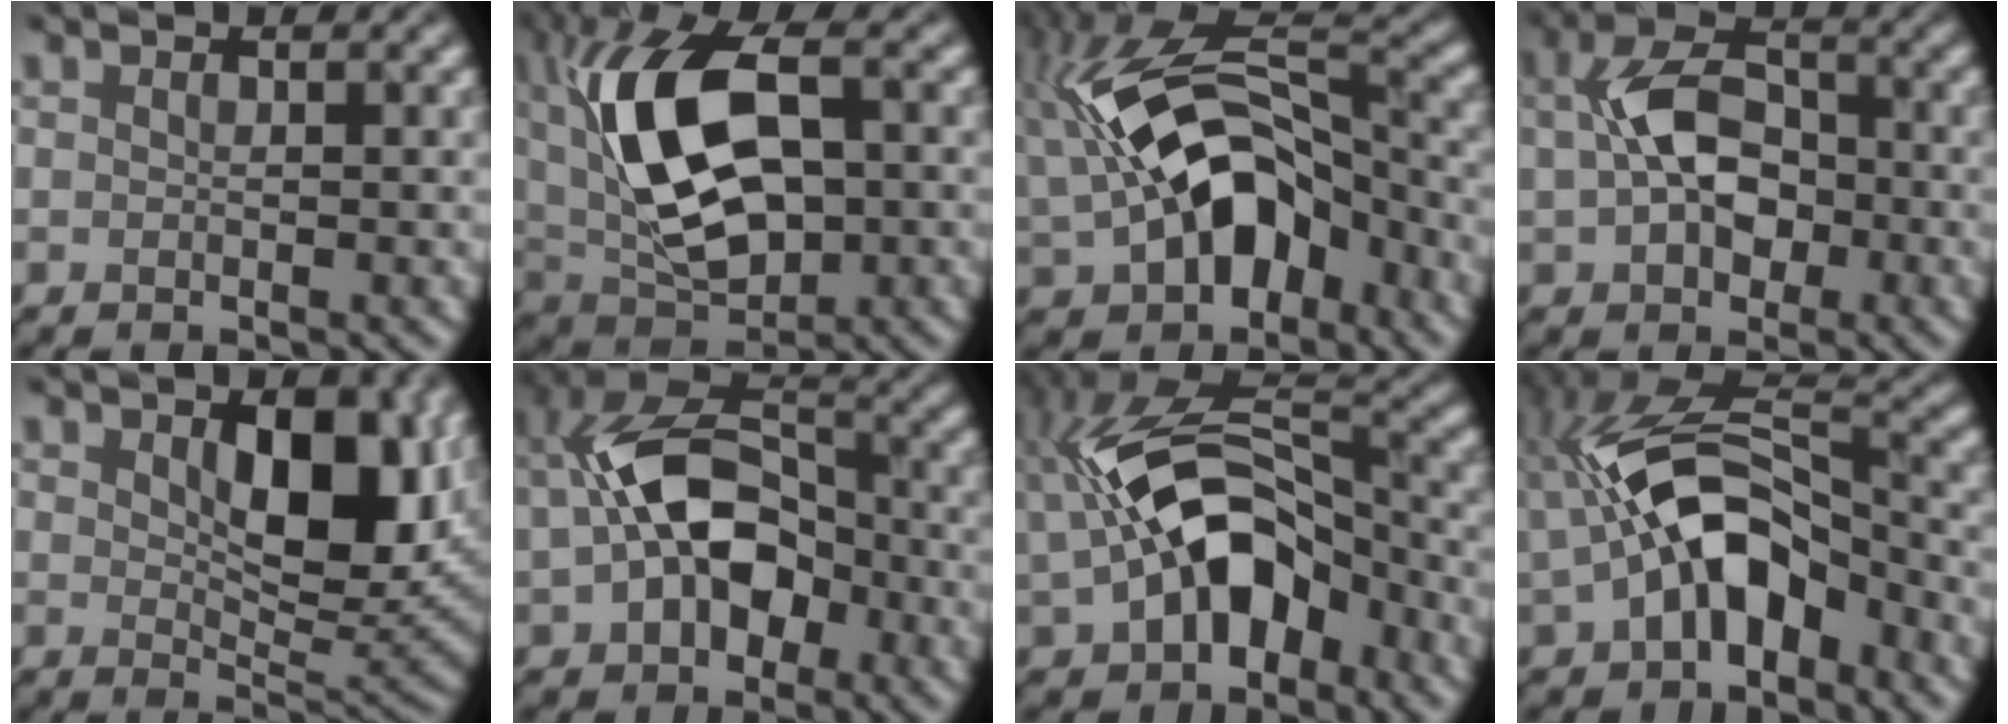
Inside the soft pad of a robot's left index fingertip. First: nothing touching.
{"total": 12.2, "force": [1.4, 6.3, 10.4], "torque": [-0.217, 0.008, 0.026]}
{"total": 12.2, "force": [-2.0, 7.4, 9.5], "torque": [-0.173, 0.005, -0.036]}
{"total": 6.0, "force": [-0.4, 4.0, 4.4], "torque": [-0.092, 0.004, -0.007]}
{"total": 8.7, "force": [1.9, 4.1, 7.4], "torque": [-0.116, -0.005, 0.039]}
{"total": 9.1, "force": [-1.4, 5.8, 6.8], "torque": [-0.136, 0.010, -0.028]}
{"total": 10.2, "force": [-1.9, 6.1, 7.9], "torque": [-0.149, 0.011, -0.031]}
{"total": 8.9, "force": [-2.1, 4.8, 7.1], "torque": [-0.141, 0.016, -0.037]}